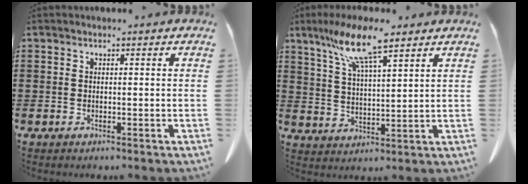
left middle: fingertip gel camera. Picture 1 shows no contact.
{"total": 9.9, "force": [6.9, 1.6, 7.0], "torque": [-0.151, -0.012, 0.122]}